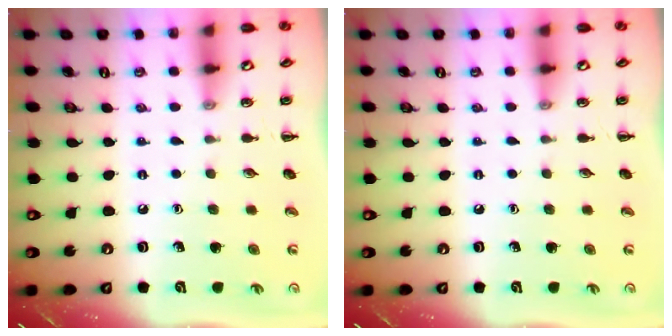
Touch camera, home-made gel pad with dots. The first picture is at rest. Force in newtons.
{"total": 0.0}